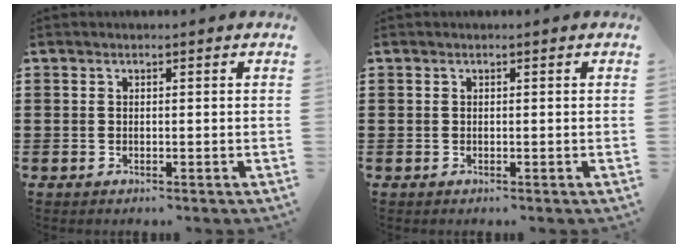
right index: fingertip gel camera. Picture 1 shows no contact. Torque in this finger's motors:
{"motor_torque": [1.80, 0.34, 0.03, -0.01]}